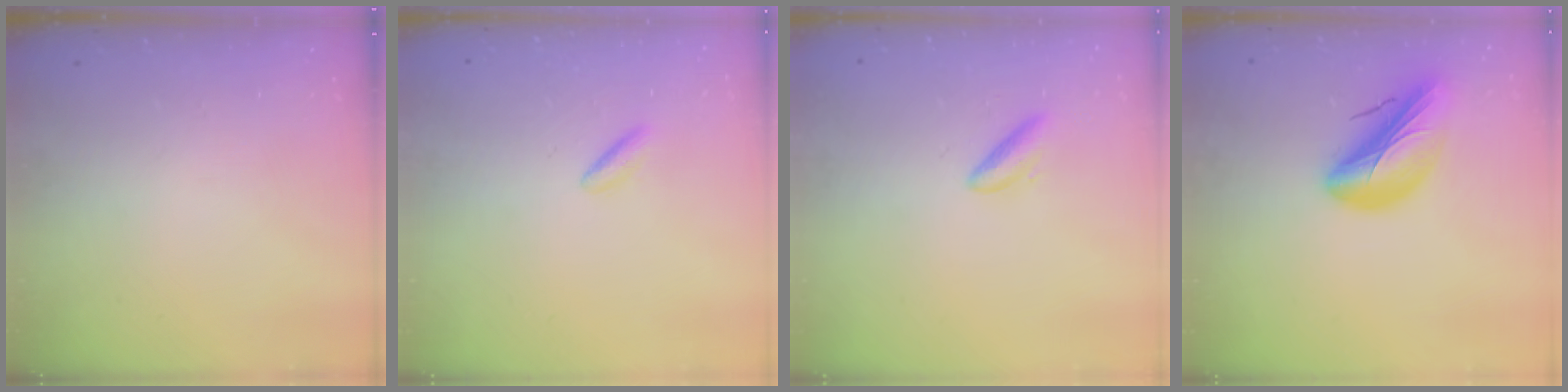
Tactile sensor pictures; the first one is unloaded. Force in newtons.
{"total": 2.7, "press": 2.5, "slide": 1.2}
{"total": 4.8, "press": 4.7, "slide": 1.2}
{"total": 14.6, "press": 14.2, "slide": 3.4}